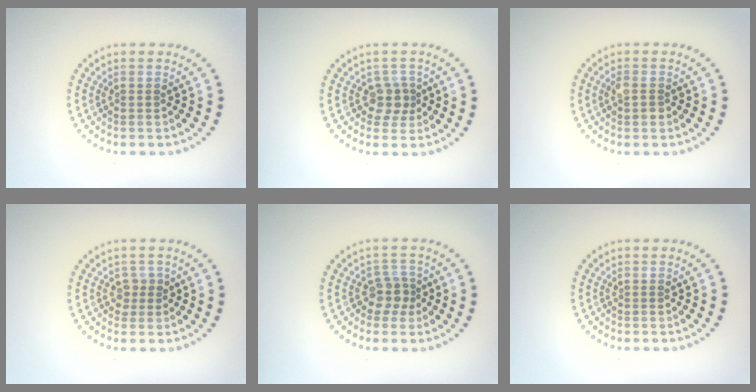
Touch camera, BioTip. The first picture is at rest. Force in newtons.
{"total": 2.1, "press": 1.8, "slide": 1.1}
{"total": 1.6, "press": 1.5, "slide": 0.3}
{"total": 1.4, "press": 1.1, "slide": 0.9}
{"total": 2.2, "press": 1.7, "slide": 1.3}
{"total": 0.0}